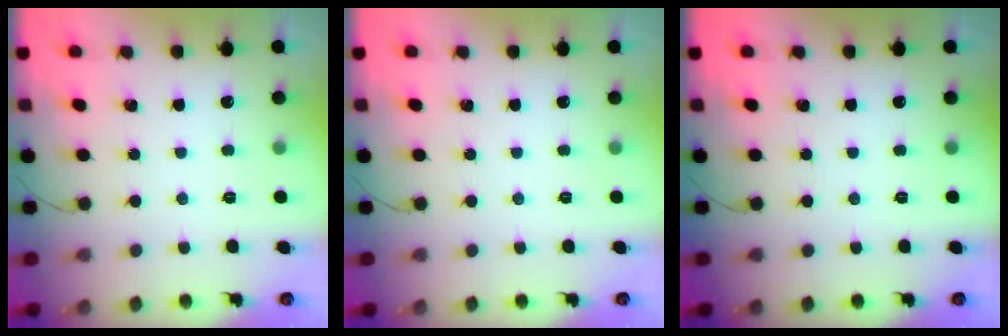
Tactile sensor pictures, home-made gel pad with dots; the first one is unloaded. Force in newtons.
{"total": 0.0}
{"total": 0.0}